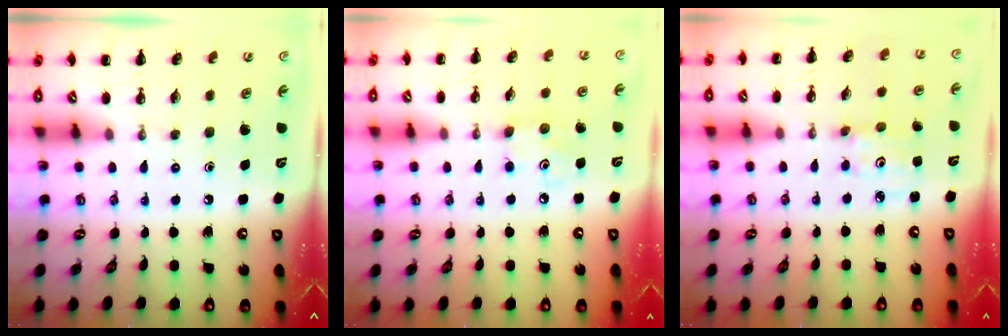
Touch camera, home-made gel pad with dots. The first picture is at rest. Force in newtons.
{"total": 3.0, "press": 3.0, "slide": 0.6}
{"total": 2.6, "press": 2.6, "slide": 0.3}